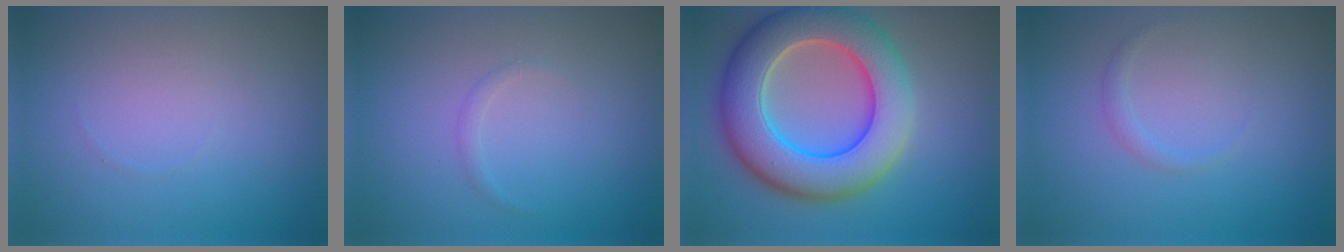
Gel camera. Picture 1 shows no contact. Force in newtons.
{"total": 0.6, "press": 0.6, "slide": 0.1}
{"total": 10.6, "press": 10.6, "slide": 0.6}
{"total": 0.8, "press": 0.8, "slide": 0.1}